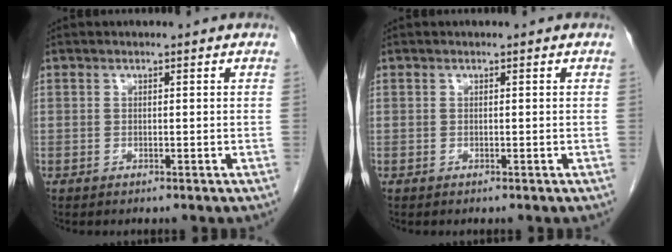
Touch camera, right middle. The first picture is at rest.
{"total": 0.0}